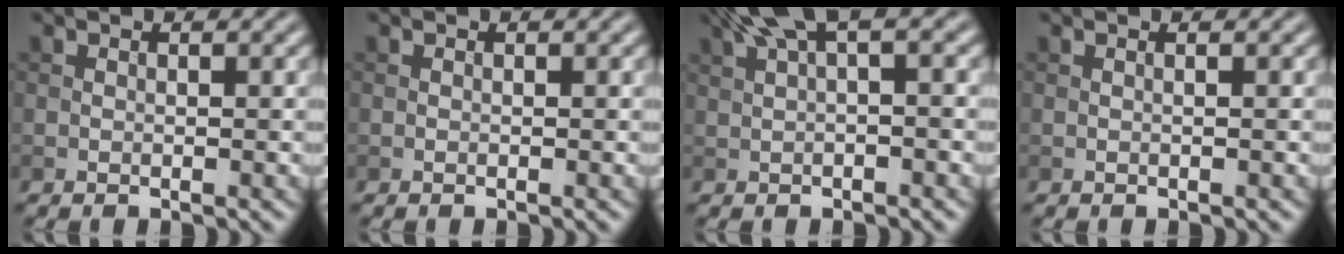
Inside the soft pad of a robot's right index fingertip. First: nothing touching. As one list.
[{"total": 0.0}, {"total": 4.8, "force": [2.2, 1.2, 4.1], "torque": [-0.075, 0.020, 0.040]}, {"total": 0.6, "force": [0.2, 0.2, 0.6], "torque": [-0.007, 0.003, -0.003]}]